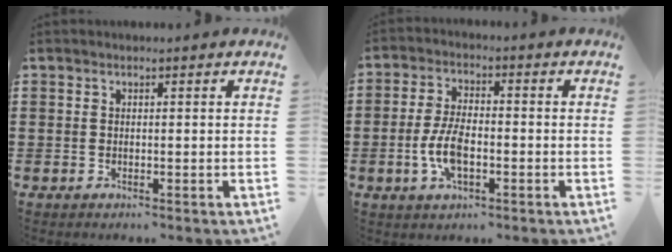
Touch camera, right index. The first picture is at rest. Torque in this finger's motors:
{"motor_torque": [2.14, 0.00, 0.60, 0.18]}